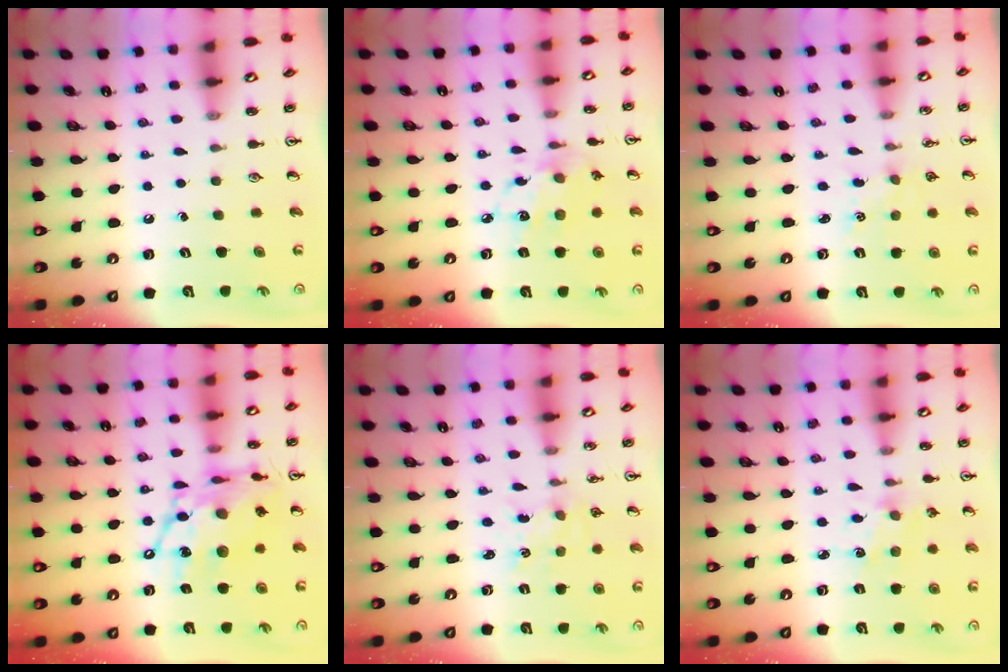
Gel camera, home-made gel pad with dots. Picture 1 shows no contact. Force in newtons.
{"total": 10.0, "press": 9.9, "slide": 0.6}
{"total": 1.7, "press": 1.6, "slide": 0.2}
{"total": 17.4, "press": 17.3, "slide": 1.7}
{"total": 1.6, "press": 1.6, "slide": 0.3}
{"total": 2.9, "press": 2.9, "slide": 0.3}